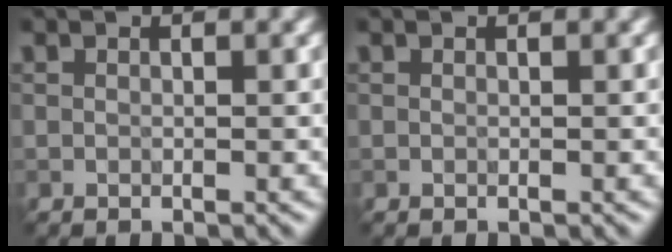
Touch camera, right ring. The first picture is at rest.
{"total": 0.0}